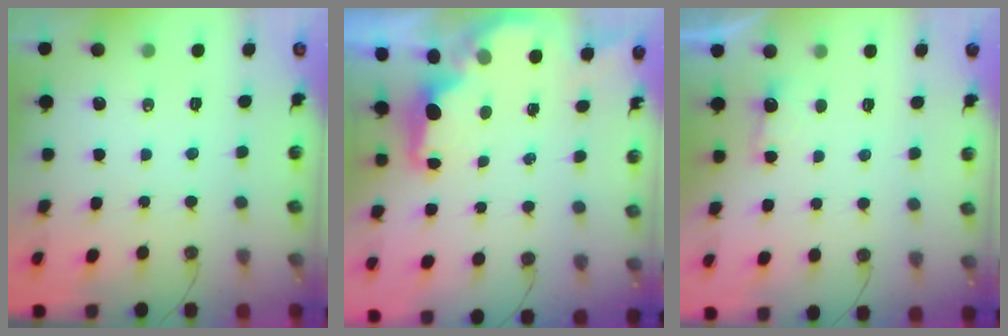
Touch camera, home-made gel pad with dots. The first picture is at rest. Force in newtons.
{"total": 2.0, "press": 1.8, "slide": 0.8}
{"total": 2.4, "press": 2.3, "slide": 0.8}